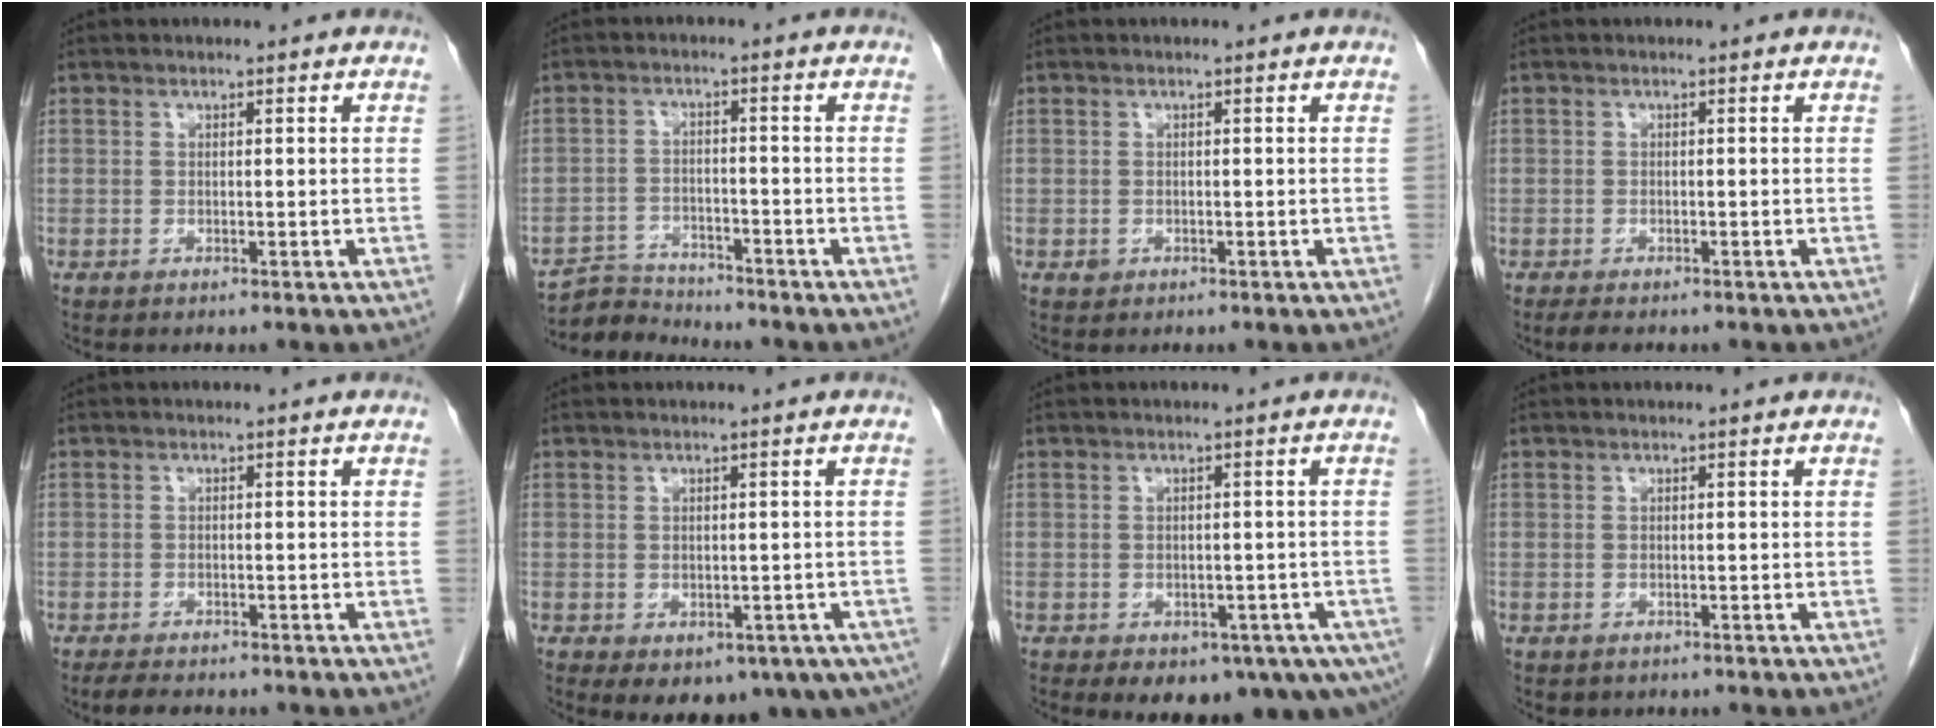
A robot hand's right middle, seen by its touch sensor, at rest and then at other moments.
{"total": 5.0, "force": [-4.9, 0.3, -0.8], "torque": [0.011, -0.004, -0.090]}
{"total": 0.7, "force": [-0.2, 0.6, 0.2], "torque": [-0.004, 0.001, -0.002]}
{"total": 1.8, "force": [-1.4, 0.6, 0.9], "torque": [-0.023, -0.005, -0.021]}
{"total": 3.6, "force": [-3.1, 1.1, 1.4], "torque": [-0.029, -0.008, -0.046]}
{"total": 11.9, "force": [-6.4, 7.3, 6.9], "torque": [-0.098, -0.006, -0.071]}
{"total": 11.5, "force": [-6.8, 5.7, 7.3], "torque": [-0.080, 0.002, -0.081]}
{"total": 1.0, "force": [-0.7, 0.7, 0.1], "torque": [-0.010, 0.001, -0.007]}